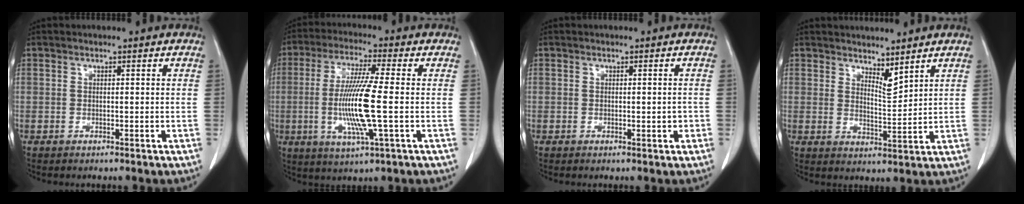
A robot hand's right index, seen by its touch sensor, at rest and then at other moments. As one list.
[{"total": 11.8, "force": [-1.5, 0.0, 11.7], "torque": [-0.238, -0.013, -0.034]}, {"total": 1.2, "force": [-0.2, 0.5, 1.1], "torque": [-0.015, 0.001, 0.001]}, {"total": 3.8, "force": [3.2, 0.8, 1.9], "torque": [-0.033, -0.014, 0.062]}]